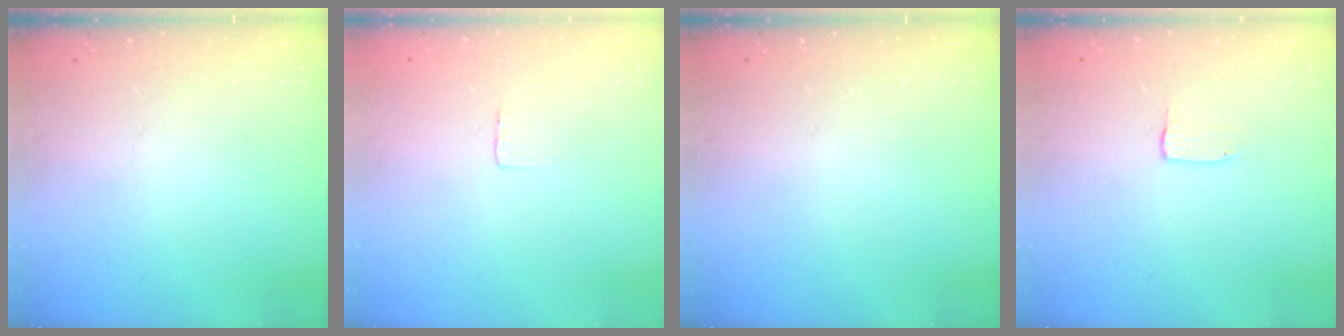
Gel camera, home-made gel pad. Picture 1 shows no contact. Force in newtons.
{"total": 2.3, "press": 2.3, "slide": 0.1}
{"total": 0.0}
{"total": 1.3, "press": 1.2, "slide": 0.1}